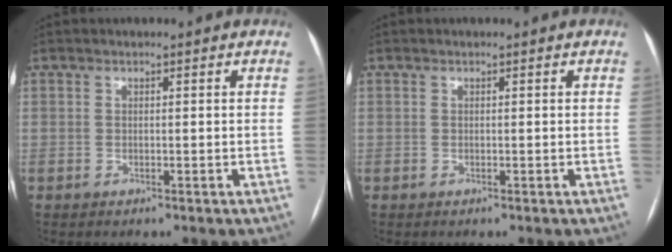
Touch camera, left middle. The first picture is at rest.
{"total": 0.0}